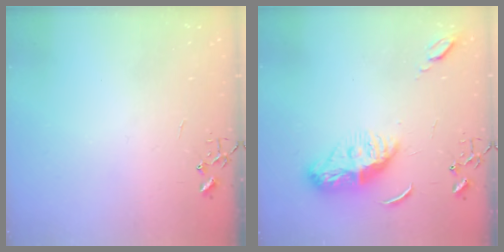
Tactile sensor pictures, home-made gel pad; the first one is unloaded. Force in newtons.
{"total": 11.3, "press": 11.3, "slide": 0.3}